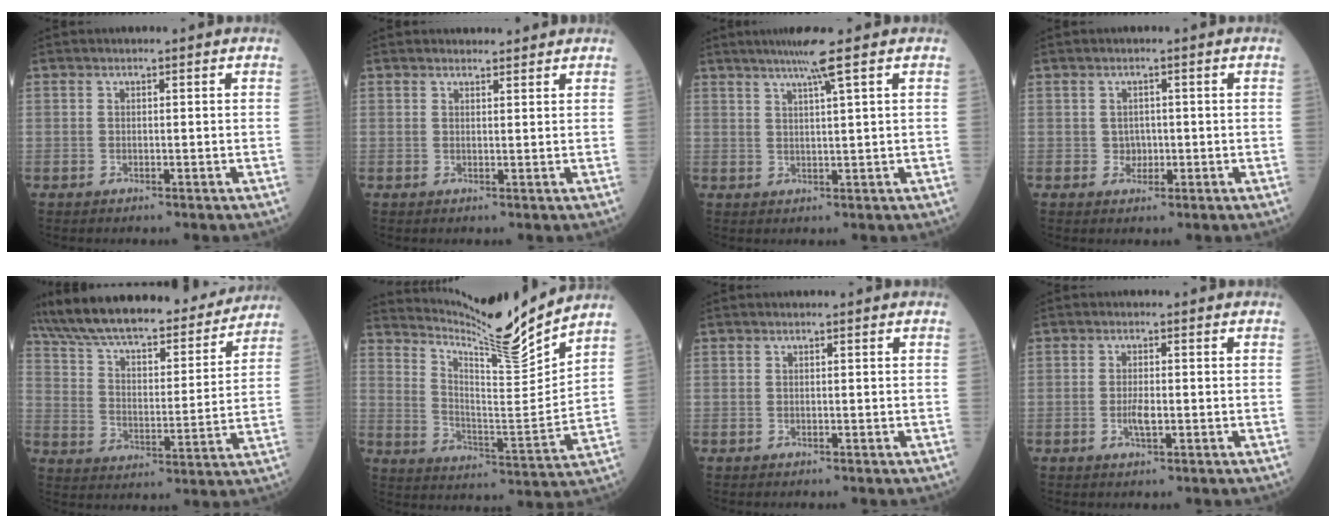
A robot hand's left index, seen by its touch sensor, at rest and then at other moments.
{"total": 2.5, "force": [2.5, 0.6, 0.1], "torque": [0.000, 0.009, 0.033]}
{"total": 4.7, "force": [3.1, -1.4, 3.2], "torque": [-0.057, 0.005, 0.058]}
{"total": 1.6, "force": [-0.2, 1.4, 0.6], "torque": [-0.007, 0.003, -0.002]}
{"total": 27.2, "force": [23.9, 6.5, 11.4], "torque": [-0.203, 0.007, 0.342]}
{"total": 13.4, "force": [12.9, -2.0, 3.1], "torque": [-0.063, -0.052, 0.210]}
{"total": 0.0}
{"total": 2.1, "force": [-0.7, 0.5, 1.9], "torque": [-0.040, 0.000, -0.012]}